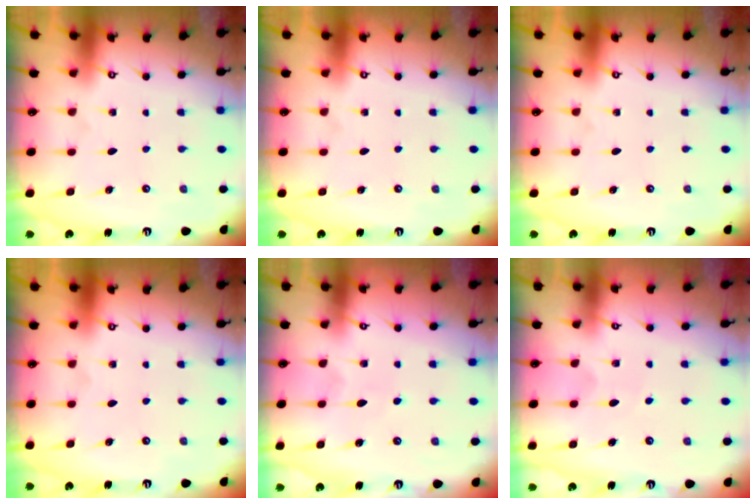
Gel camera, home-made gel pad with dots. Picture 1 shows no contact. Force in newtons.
{"total": 0.0}
{"total": 0.0}
{"total": 0.0}
{"total": 4.3, "press": 4.2, "slide": 0.6}
{"total": 3.9, "press": 3.9, "slide": 0.4}